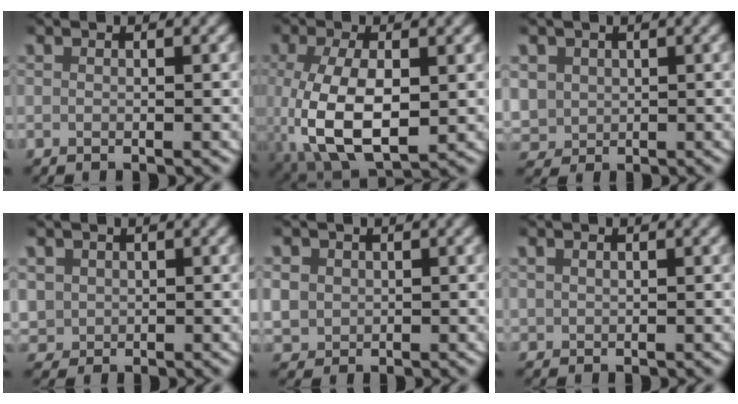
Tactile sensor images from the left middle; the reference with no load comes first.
{"total": 9.2, "force": [-1.6, 5.5, 7.1], "torque": [-0.174, -0.041, 0.000]}
{"total": 4.8, "force": [0.9, 4.5, 1.6], "torque": [-0.057, -0.017, 0.026]}
{"total": 3.7, "force": [0.8, 3.4, 1.1], "torque": [-0.043, -0.013, 0.024]}
{"total": 4.0, "force": [0.4, 3.7, 1.4], "torque": [-0.044, -0.009, 0.013]}
{"total": 1.3, "force": [0.7, 1.1, 0.3], "torque": [-0.003, 0.000, 0.014]}